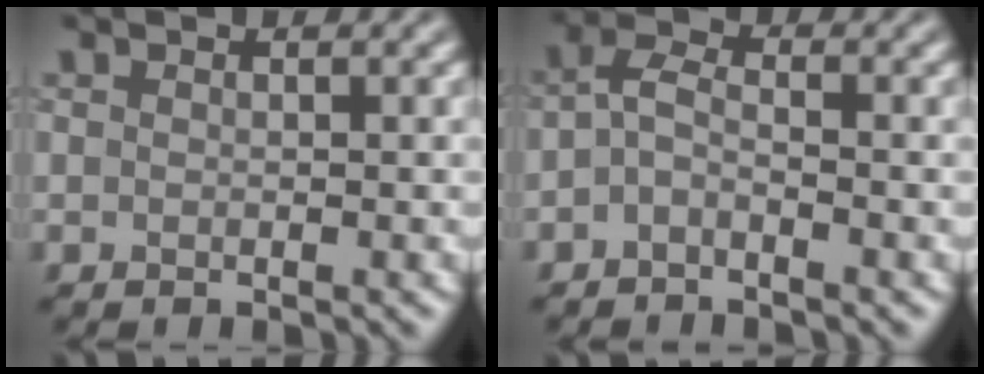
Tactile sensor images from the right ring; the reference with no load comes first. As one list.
[{"total": 2.3, "force": [-0.9, 1.1, 1.8], "torque": [-0.037, 0.007, -0.028]}]